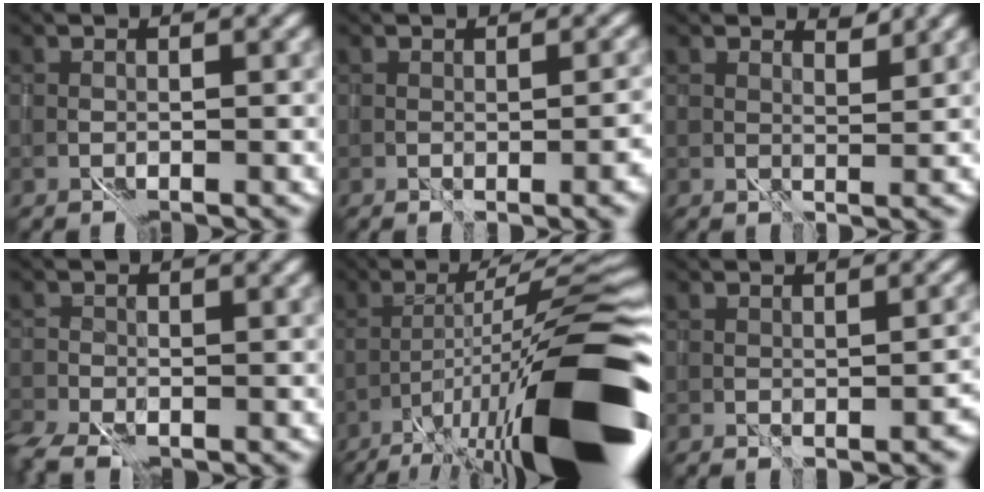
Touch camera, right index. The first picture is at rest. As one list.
[{"total": 2.9, "force": [0.0, 0.8, 2.8], "torque": [-0.025, 0.006, 0.014]}, {"total": 2.7, "force": [2.7, 0.1, 0.2], "torque": [-0.004, 0.001, 0.045]}, {"total": 5.3, "force": [-4.1, 2.3, 2.4], "torque": [-0.043, -0.024, -0.062]}, {"total": 15.9, "force": [-5.7, 3.1, 14.6], "torque": [-0.211, 0.029, -0.086]}, {"total": 1.1, "force": [0.0, 0.4, 1.0], "torque": [-0.009, 0.007, 0.011]}]